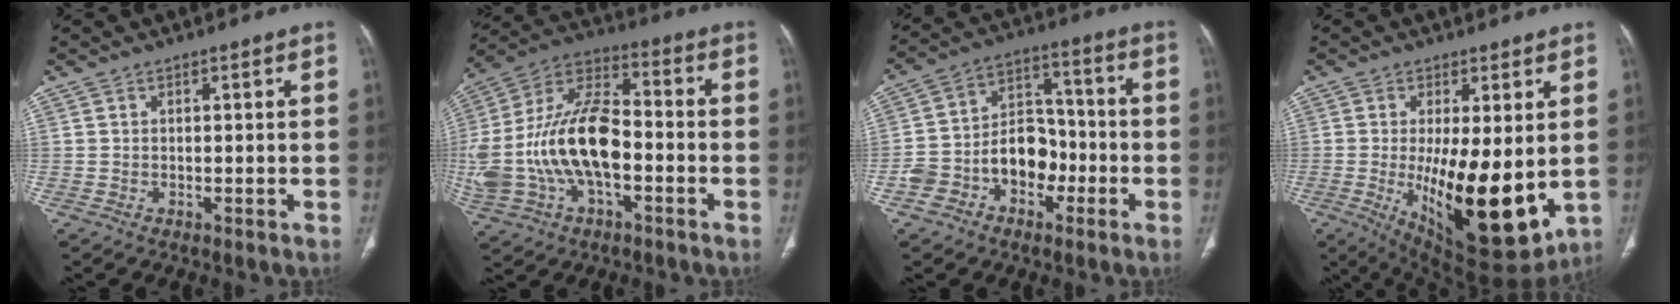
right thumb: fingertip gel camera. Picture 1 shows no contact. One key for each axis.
{"total": 22.7, "fx": -3.7, "fy": 12.5, "fz": 18.6, "tx": -0.387, "ty": 0.038, "tz": -0.062}
{"total": 12.6, "fx": -4.4, "fy": 9.2, "fz": 7.3, "tx": -0.093, "ty": 0.061, "tz": -0.078}
{"total": 18.6, "fx": -1.9, "fy": 6.9, "fz": 17.2, "tx": -0.262, "ty": -0.041, "tz": -0.008}